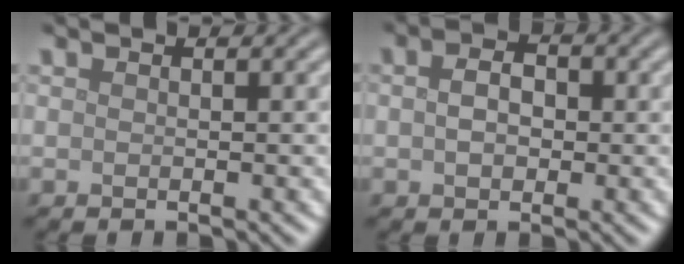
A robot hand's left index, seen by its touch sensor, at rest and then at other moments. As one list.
[{"total": 3.1, "force": [0.3, 2.1, 2.2], "torque": [-0.034, 0.004, -0.002]}]